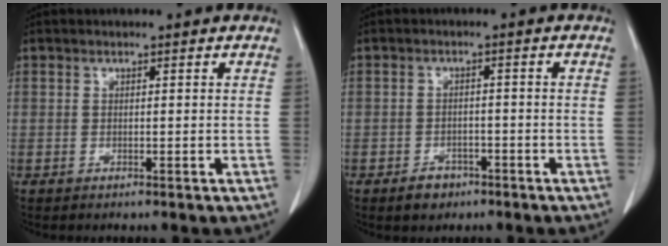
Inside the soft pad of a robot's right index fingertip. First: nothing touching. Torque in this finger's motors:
{"motor_torque": [-0.08, -0.04, -0.06, -0.01]}